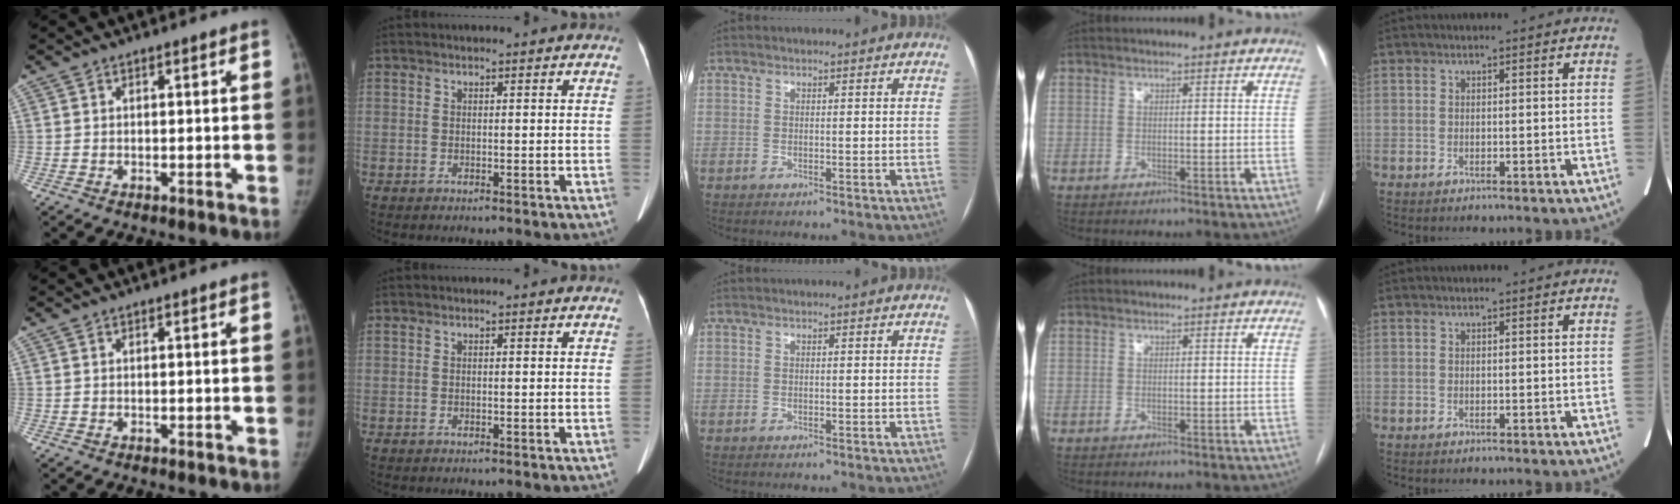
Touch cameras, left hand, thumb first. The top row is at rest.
{}